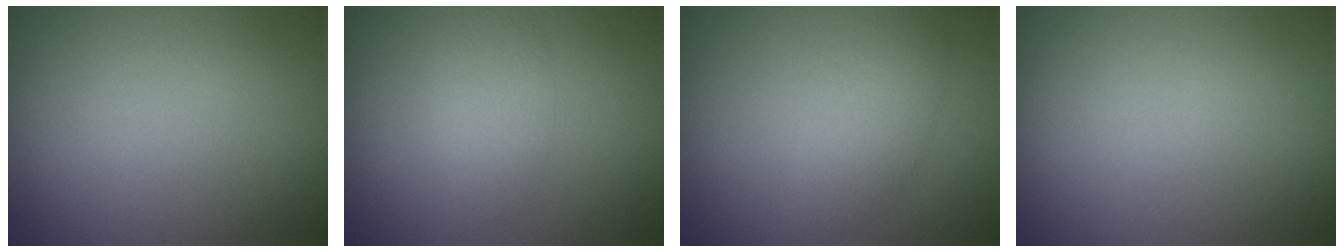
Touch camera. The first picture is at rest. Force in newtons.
{"total": 1.2, "press": 1.2, "slide": 0.2}
{"total": 2.8, "press": 2.8, "slide": 0.1}
{"total": 0.0}